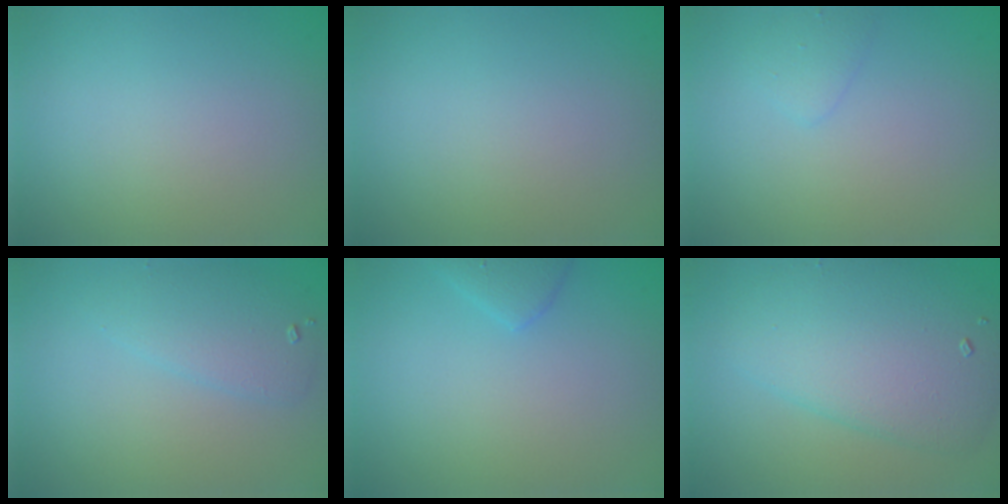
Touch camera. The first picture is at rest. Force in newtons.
{"total": 0.0}
{"total": 1.2, "press": 1.2, "slide": 0.0}
{"total": 2.6, "press": 2.6, "slide": 0.2}
{"total": 1.6, "press": 1.6, "slide": 0.2}
{"total": 7.1, "press": 7.1, "slide": 0.1}